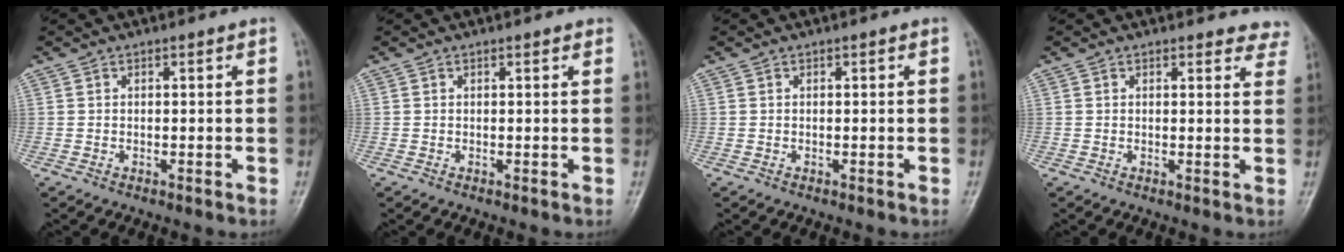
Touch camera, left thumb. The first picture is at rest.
{"total": 0.7, "force": [0.5, 0.3, 0.4], "torque": [-0.007, -0.001, 0.003]}
{"total": 0.0}
{"total": 5.3, "force": [4.9, 1.9, 0.4], "torque": [0.038, -0.022, 0.027]}